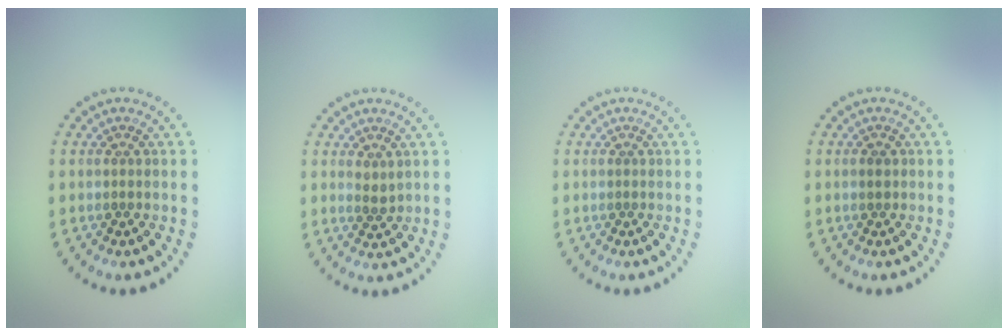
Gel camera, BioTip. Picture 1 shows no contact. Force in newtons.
{"total": 1.0, "press": 0.9, "slide": 0.4}
{"total": 0.0}
{"total": 0.9, "press": 0.8, "slide": 0.3}